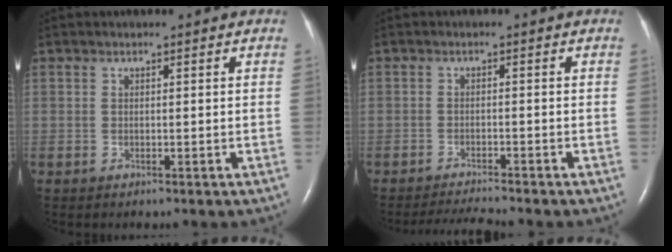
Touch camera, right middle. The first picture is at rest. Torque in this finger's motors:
{"motor_torque": [0.11, -0.11, -0.06, -0.01]}